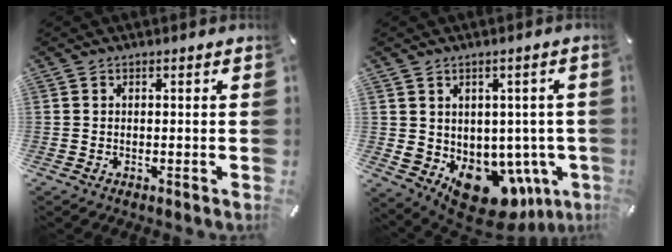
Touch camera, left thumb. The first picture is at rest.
{"total": 13.4, "force": [-6.3, 9.4, 7.3], "torque": [-0.083, 0.003, -0.098]}